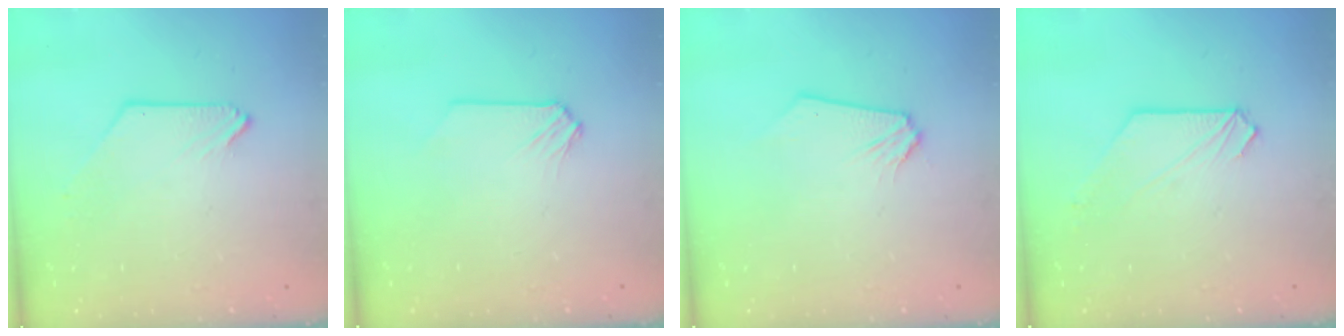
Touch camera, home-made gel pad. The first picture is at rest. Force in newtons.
{"total": 0.0}
{"total": 0.0}
{"total": 1.1, "press": 1.1, "slide": 0.1}